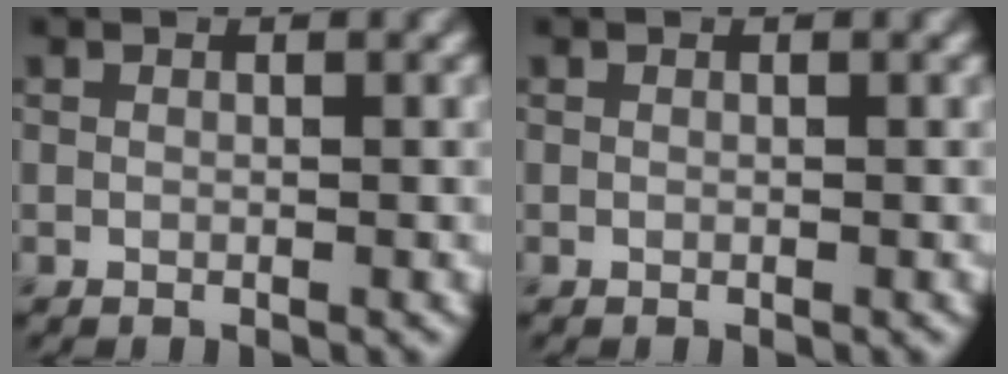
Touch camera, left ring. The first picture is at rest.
{"total": 0.0}